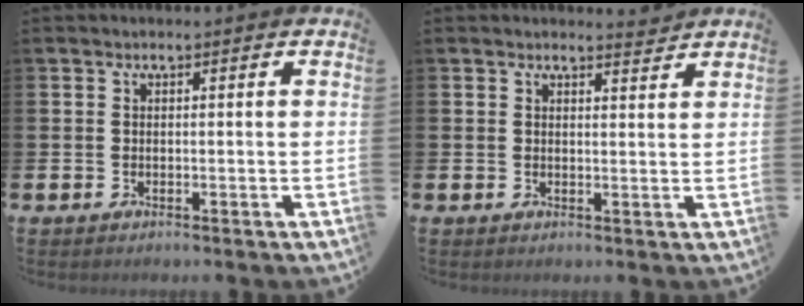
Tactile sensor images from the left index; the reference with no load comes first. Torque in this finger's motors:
{"motor_torque": [-0.09, -0.35, 0.05, 0.01]}